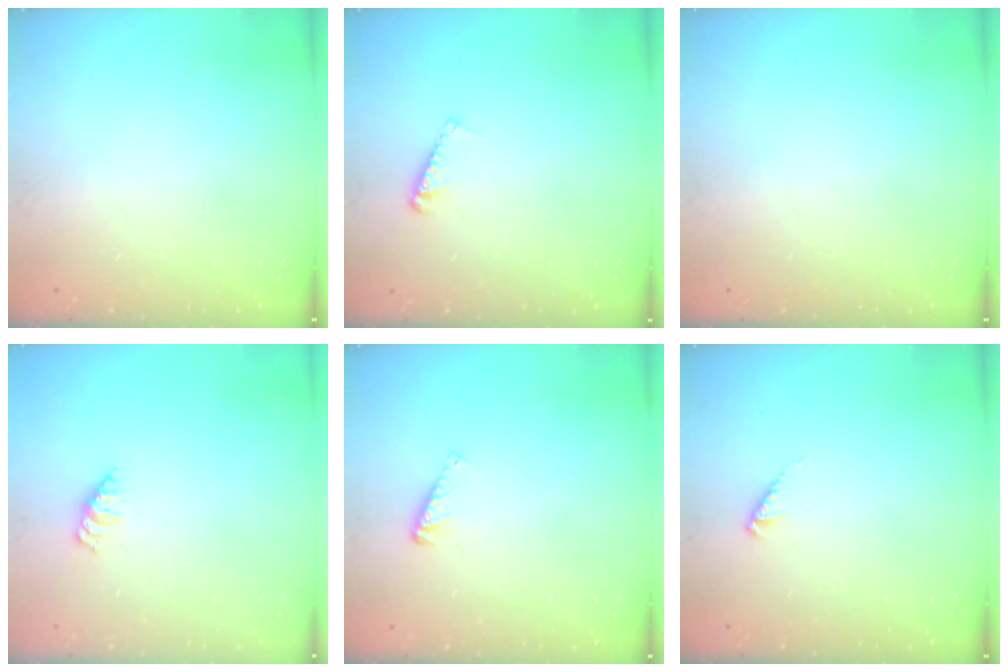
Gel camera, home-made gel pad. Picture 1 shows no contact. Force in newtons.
{"total": 3.5, "press": 3.5, "slide": 0.3}
{"total": 0.0}
{"total": 1.4, "press": 1.3, "slide": 0.2}
{"total": 3.8, "press": 3.8, "slide": 0.5}
{"total": 2.3, "press": 2.3, "slide": 0.4}